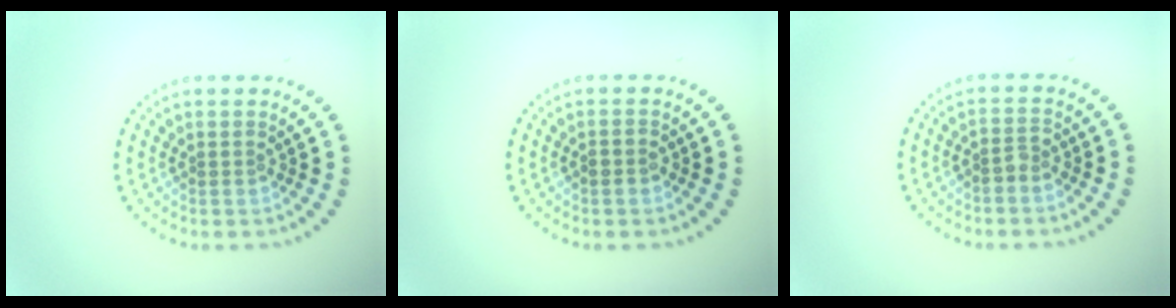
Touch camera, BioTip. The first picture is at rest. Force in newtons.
{"total": 1.1, "press": 1.0, "slide": 0.5}
{"total": 1.3, "press": 1.1, "slide": 0.7}